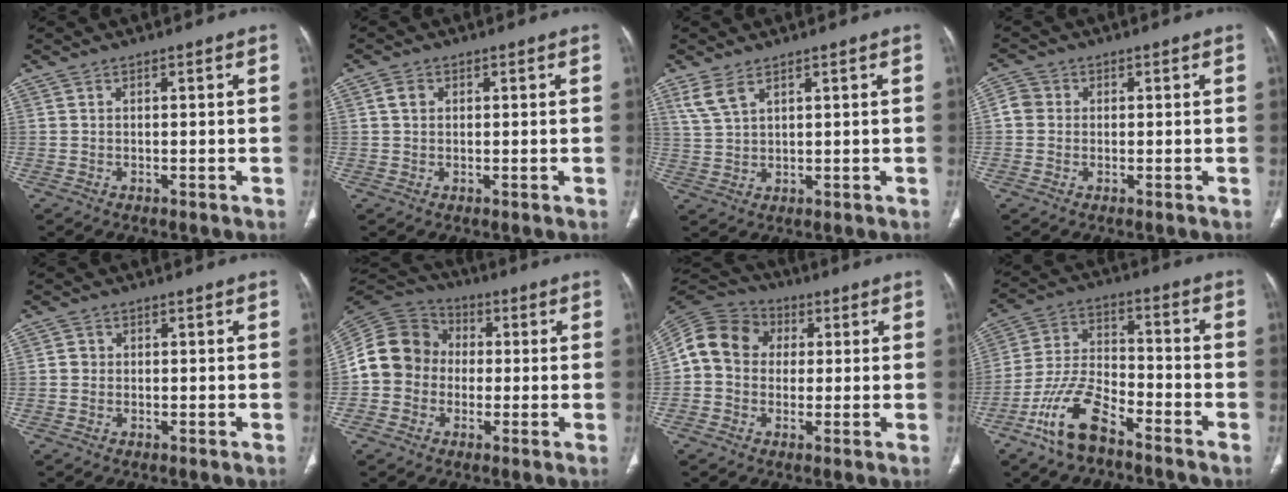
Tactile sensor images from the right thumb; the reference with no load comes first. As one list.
[{"total": 2.0, "force": [0.6, 1.6, 1.0], "torque": [-0.014, 0.003, 0.011]}, {"total": 4.3, "force": [2.8, 1.9, 2.7], "torque": [-0.059, -0.004, 0.067]}, {"total": 3.1, "force": [0.1, 2.8, 1.1], "torque": [-0.014, 0.008, -0.004]}, {"total": 1.2, "force": [-0.1, 1.1, 0.3], "torque": [-0.001, 0.004, -0.002]}, {"total": 12.3, "force": [-0.6, 11.0, 5.4], "torque": [-0.092, 0.035, -0.022]}, {"total": 11.9, "force": [1.1, 10.4, 5.7], "torque": [-0.101, 0.031, 0.007]}, {"total": 12.0, "force": [-8.0, 4.7, 7.7], "torque": [-0.160, 0.049, -0.157]}]